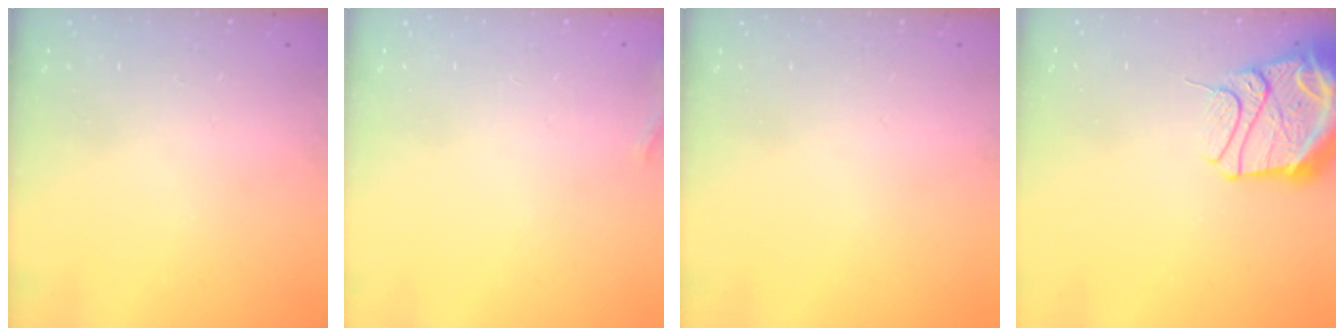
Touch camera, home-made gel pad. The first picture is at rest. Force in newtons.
{"total": 7.3, "press": 5.5, "slide": 4.8}
{"total": 0.0}
{"total": 14.8, "press": 14.7, "slide": 1.7}